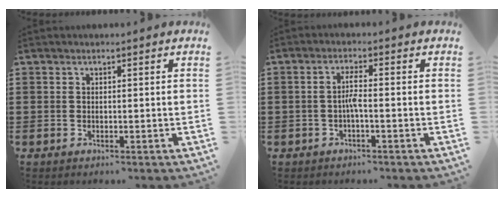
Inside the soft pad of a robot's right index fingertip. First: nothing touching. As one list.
[{"total": 2.8, "force": [-0.8, 0.2, 2.6], "torque": [-0.059, -0.002, -0.019]}]